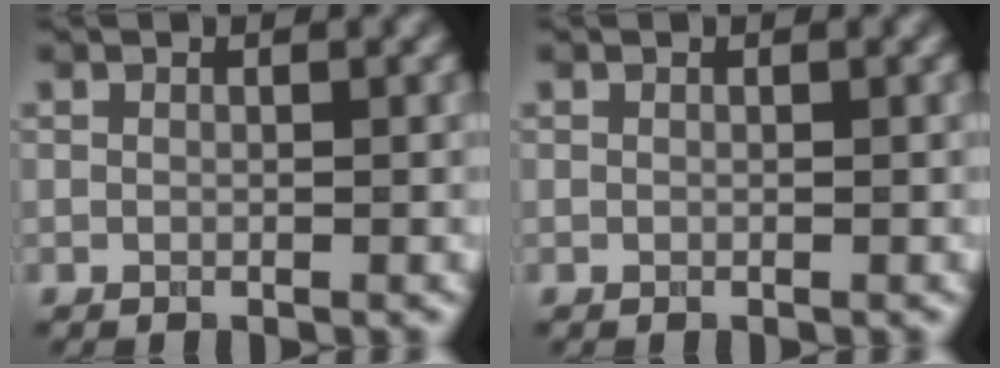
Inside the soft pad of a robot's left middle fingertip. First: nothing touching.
{"total": 0.0}